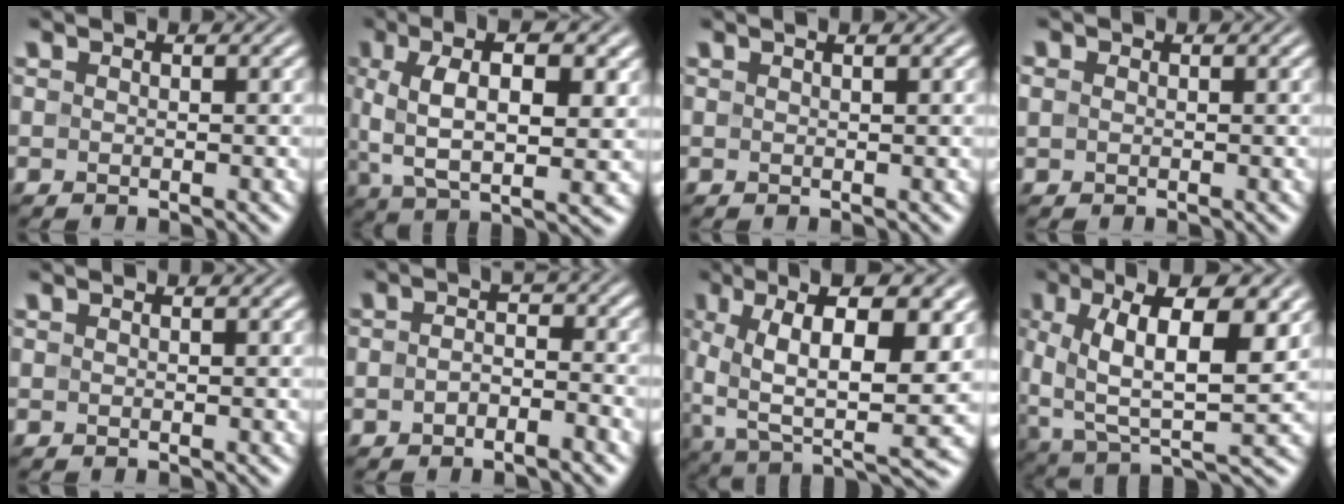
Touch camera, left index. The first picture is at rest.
{"total": 9.0, "force": [1.7, 3.8, 7.9], "torque": [-0.149, -0.001, 0.025]}
{"total": 1.2, "force": [0.7, 0.3, 0.9], "torque": [-0.011, 0.002, 0.003]}
{"total": 0.8, "force": [0.1, 0.7, 0.4], "torque": [-0.009, 0.000, 0.003]}
{"total": 0.0}
{"total": 2.9, "force": [-1.1, 1.1, 2.5], "torque": [-0.043, 0.001, -0.022]}
{"total": 13.4, "force": [2.1, 5.1, 12.2], "torque": [-0.210, -0.007, 0.045]}
{"total": 11.5, "force": [2.8, 4.2, 10.3], "torque": [-0.183, -0.002, 0.047]}